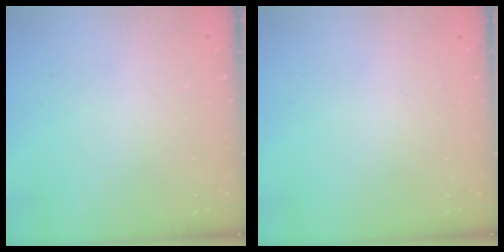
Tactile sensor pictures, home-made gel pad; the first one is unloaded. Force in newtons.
{"total": 0.0}